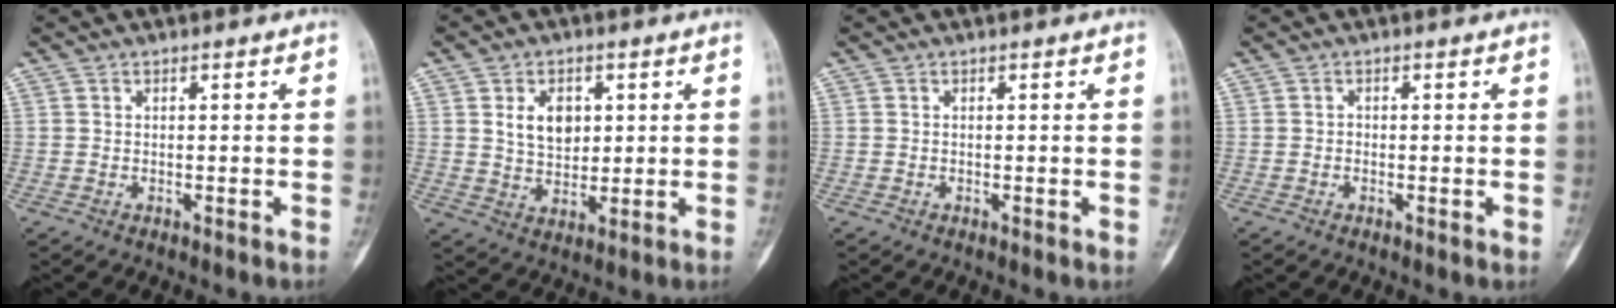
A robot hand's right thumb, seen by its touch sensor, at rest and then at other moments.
{"total": 7.1, "force": [2.0, 5.0, 4.6], "torque": [-0.050, -0.012, 0.040]}
{"total": 0.0}
{"total": 1.0, "force": [-0.2, 0.6, 0.7], "torque": [-0.002, 0.001, -0.005]}